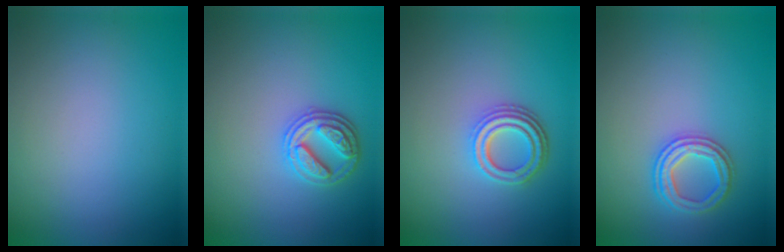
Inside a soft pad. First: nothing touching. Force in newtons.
{"total": 2.9, "press": 2.8, "slide": 0.8}
{"total": 3.8, "press": 2.9, "slide": 2.4}
{"total": 2.6, "press": 2.6, "slide": 0.1}